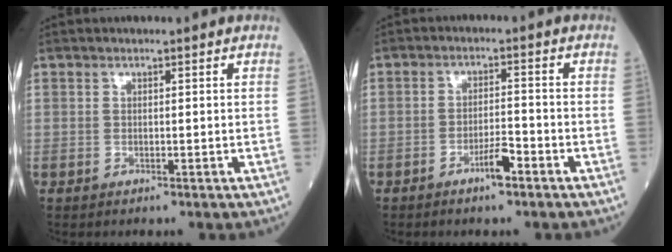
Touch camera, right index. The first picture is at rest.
{"total": 3.7, "force": [-2.4, 0.5, 2.8], "torque": [-0.049, 0.002, -0.043]}